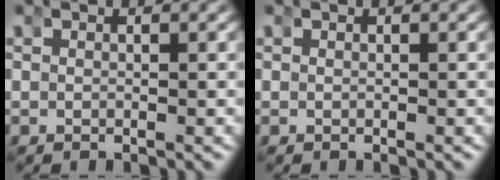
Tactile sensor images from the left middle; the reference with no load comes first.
{"total": 0.0}